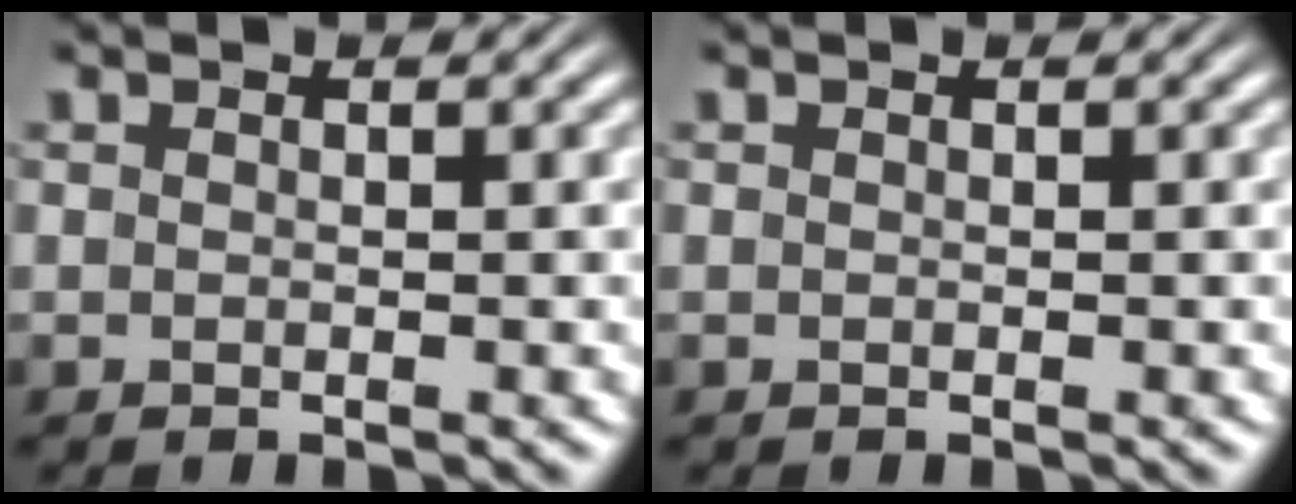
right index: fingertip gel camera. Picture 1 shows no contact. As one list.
[{"total": 0.0}]